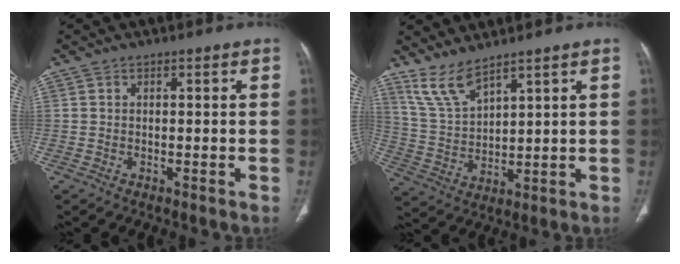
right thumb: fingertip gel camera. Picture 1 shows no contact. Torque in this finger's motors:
{"motor_torque": [0.14, 0.34, 0.53, 0.35, 0.09]}